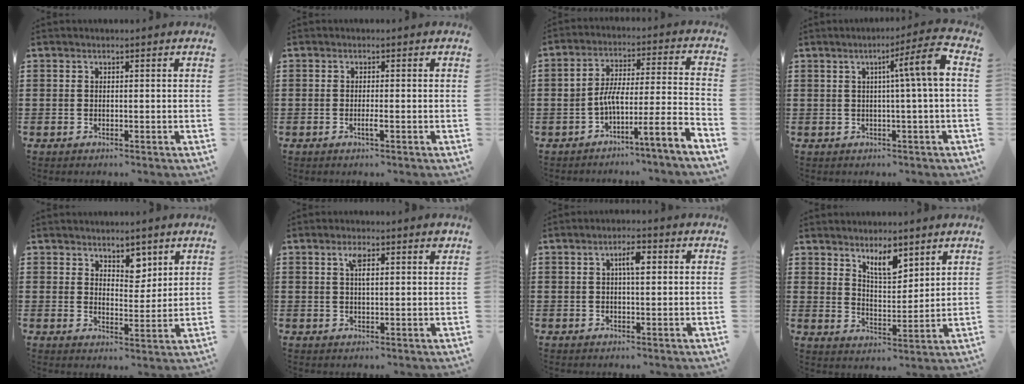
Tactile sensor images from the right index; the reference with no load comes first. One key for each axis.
{"total": 1.4, "fx": -0.6, "fy": 0.0, "fz": 1.2, "tx": -0.030, "ty": -0.006, "tz": -0.013}
{"total": 6.6, "fx": -4.3, "fy": -0.4, "fz": 4.9, "tx": -0.091, "ty": -0.015, "tz": -0.089}
{"total": 6.9, "fx": 0.9, "fy": -0.4, "fz": 6.9, "tx": -0.106, "ty": -0.012, "tz": 0.002}
{"total": 4.6, "fx": 3.6, "fy": 2.3, "fz": 1.6, "tx": -0.028, "ty": -0.005, "tz": 0.064}
{"total": 3.0, "fx": 1.4, "fy": 0.8, "fz": 2.5, "tx": -0.039, "ty": -0.001, "tz": 0.019}
{"total": 3.5, "fx": 0.7, "fy": 1.0, "fz": 3.2, "tx": -0.057, "ty": 0.006, "tz": 0.007}
{"total": 6.2, "fx": 4.7, "fy": 2.3, "fz": 3.3, "tx": -0.062, "ty": -0.012, "tz": 0.083}